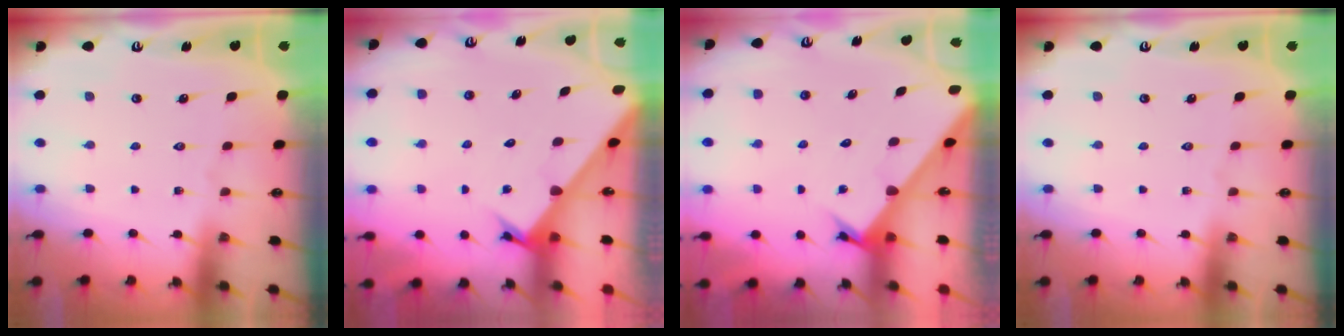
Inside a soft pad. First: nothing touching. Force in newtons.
{"total": 2.1, "press": 2.1, "slide": 0.2}
{"total": 2.1, "press": 2.1, "slide": 0.2}
{"total": 0.0}